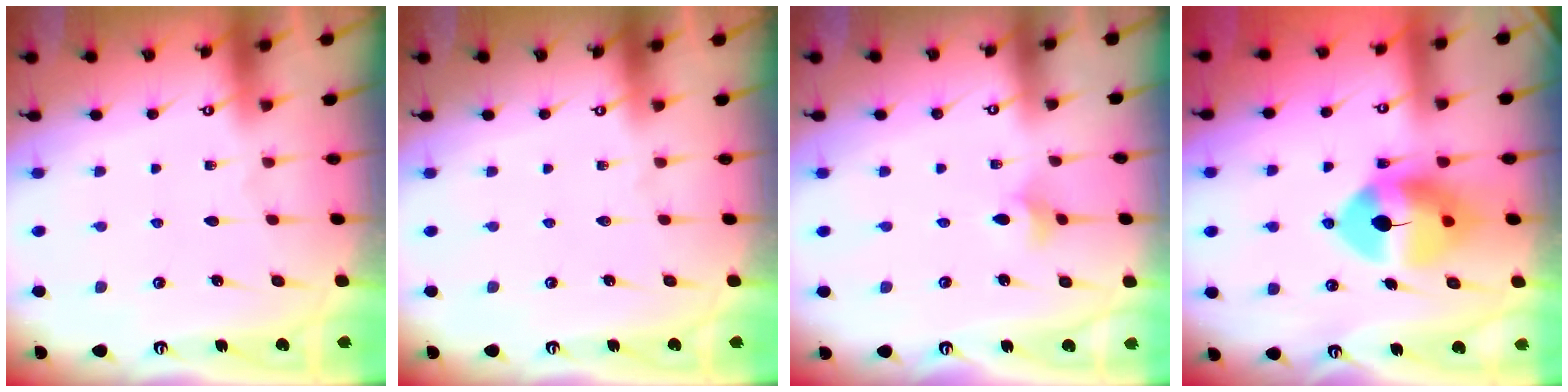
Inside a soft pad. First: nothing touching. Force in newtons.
{"total": 0.0}
{"total": 3.3, "press": 3.2, "slide": 0.8}
{"total": 11.7, "press": 11.5, "slide": 2.2}